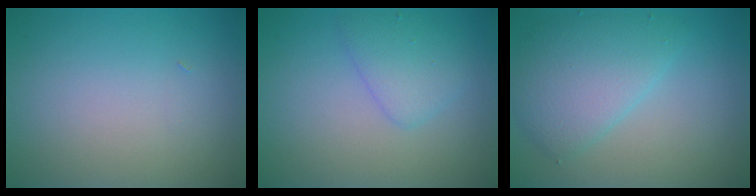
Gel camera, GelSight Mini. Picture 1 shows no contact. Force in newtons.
{"total": 2.6, "press": 2.6, "slide": 0.1}
{"total": 4.6, "press": 4.6, "slide": 0.3}